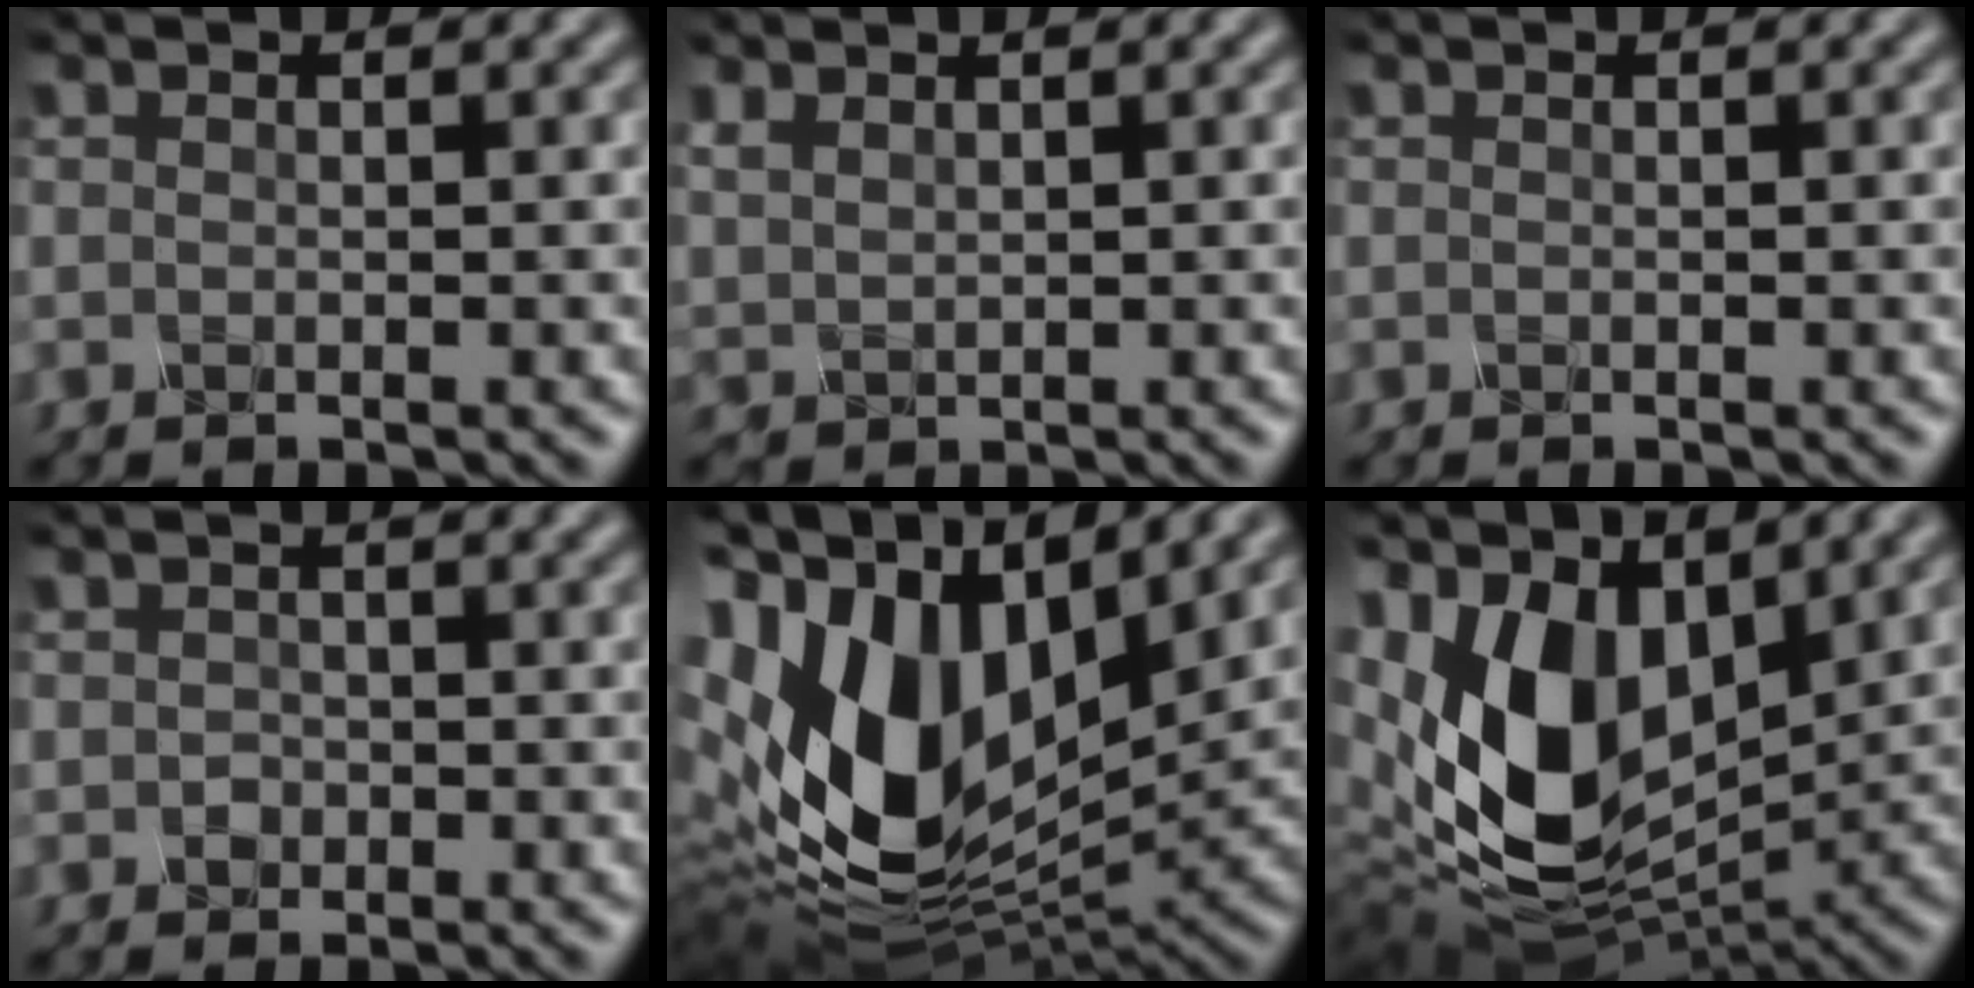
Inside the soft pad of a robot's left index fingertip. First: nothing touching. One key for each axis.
{"total": 1.3, "fx": 1.2, "fy": -0.2, "fz": -0.5, "tx": -0.008, "ty": 0.004, "tz": 0.034}
{"total": 0.0}
{"total": 0.8, "fx": -0.4, "fy": 0.1, "fz": -0.7, "tx": -0.001, "ty": 0.004, "tz": -0.001}
{"total": 15.7, "fx": 3.0, "fy": 8.9, "fz": 12.5, "tx": -0.287, "ty": -0.006, "tz": 0.061}
{"total": 12.1, "fx": 2.6, "fy": 7.1, "fz": 9.5, "tx": -0.210, "ty": -0.015, "tz": 0.053}